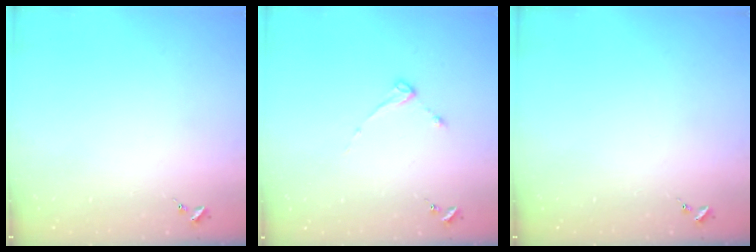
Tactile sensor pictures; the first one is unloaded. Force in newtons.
{"total": 3.0, "press": 3.0, "slide": 0.4}
{"total": 0.0}